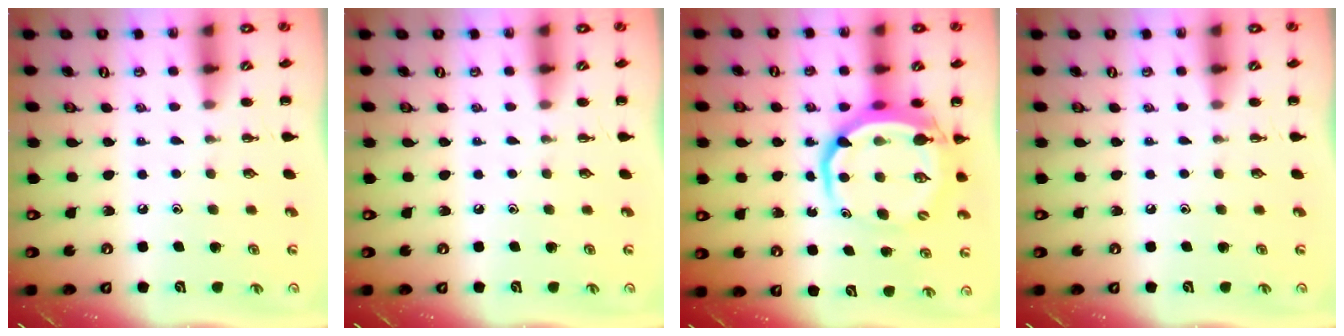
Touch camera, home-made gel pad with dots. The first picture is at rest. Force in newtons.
{"total": 0.0}
{"total": 10.2, "press": 9.8, "slide": 2.8}
{"total": 0.0}